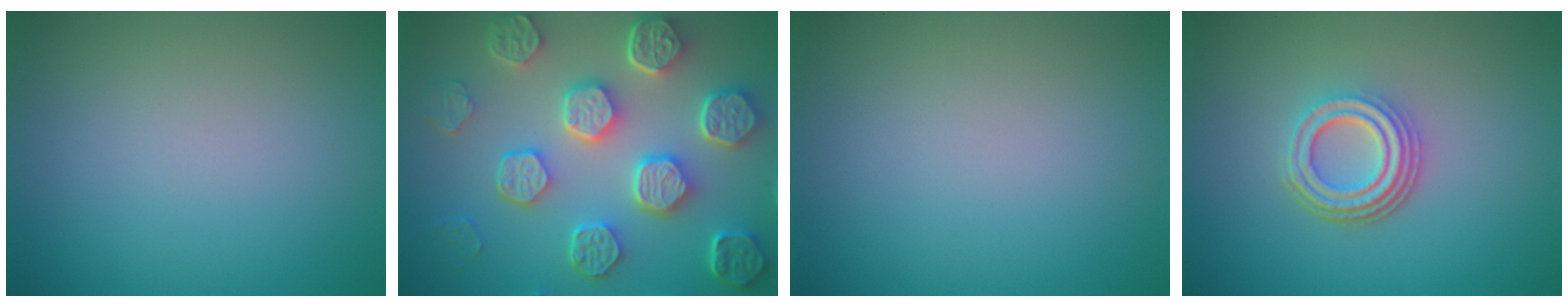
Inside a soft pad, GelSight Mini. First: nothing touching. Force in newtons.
{"total": 8.3, "press": 6.4, "slide": 5.3}
{"total": 0.0}
{"total": 4.3, "press": 3.2, "slide": 2.9}